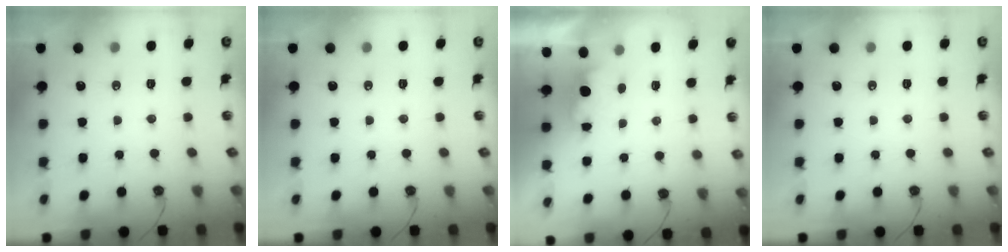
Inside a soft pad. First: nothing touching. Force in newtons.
{"total": 0.0}
{"total": 0.8, "press": 0.2, "slide": 0.7}
{"total": 0.0}